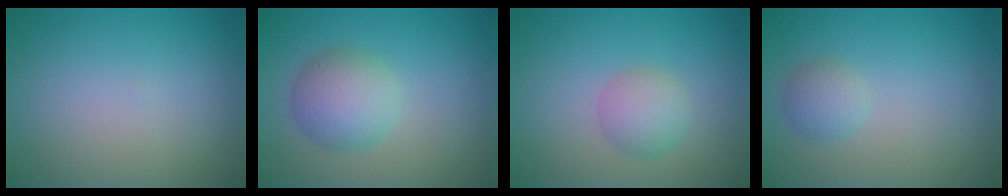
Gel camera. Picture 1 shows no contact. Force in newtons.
{"total": 4.0, "press": 4.0, "slide": 0.1}
{"total": 2.5, "press": 2.5, "slide": 0.1}
{"total": 1.7, "press": 1.7, "slide": 0.0}